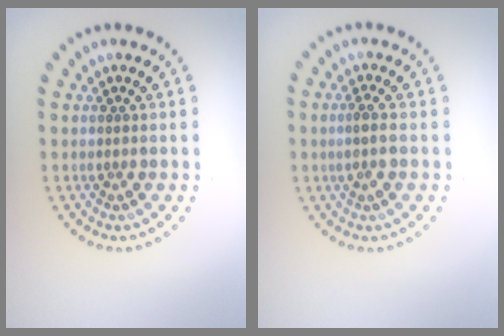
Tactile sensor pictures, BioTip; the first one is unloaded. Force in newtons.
{"total": 1.8, "press": 1.6, "slide": 0.9}